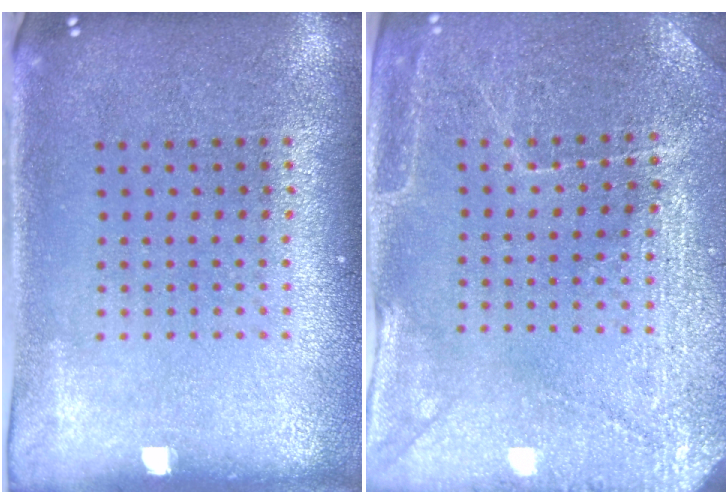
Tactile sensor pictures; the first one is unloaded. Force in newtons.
{"total": 3.0, "press": 3.0, "slide": 0.2}